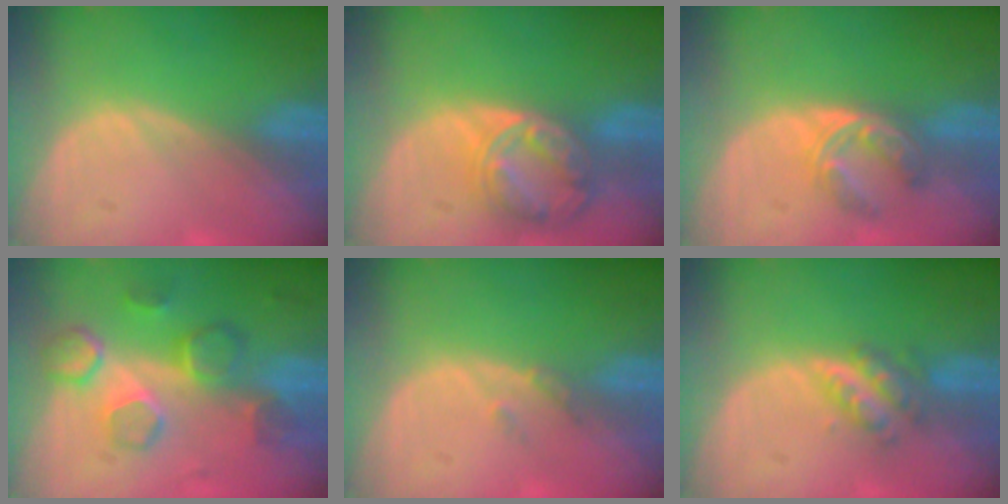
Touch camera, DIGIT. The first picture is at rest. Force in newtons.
{"total": 8.3, "press": 7.0, "slide": 4.4}
{"total": 6.0, "press": 5.0, "slide": 3.3}
{"total": 8.8, "press": 7.9, "slide": 3.7}
{"total": 1.5, "press": 1.3, "slide": 0.7}
{"total": 4.8, "press": 4.4, "slide": 1.8}